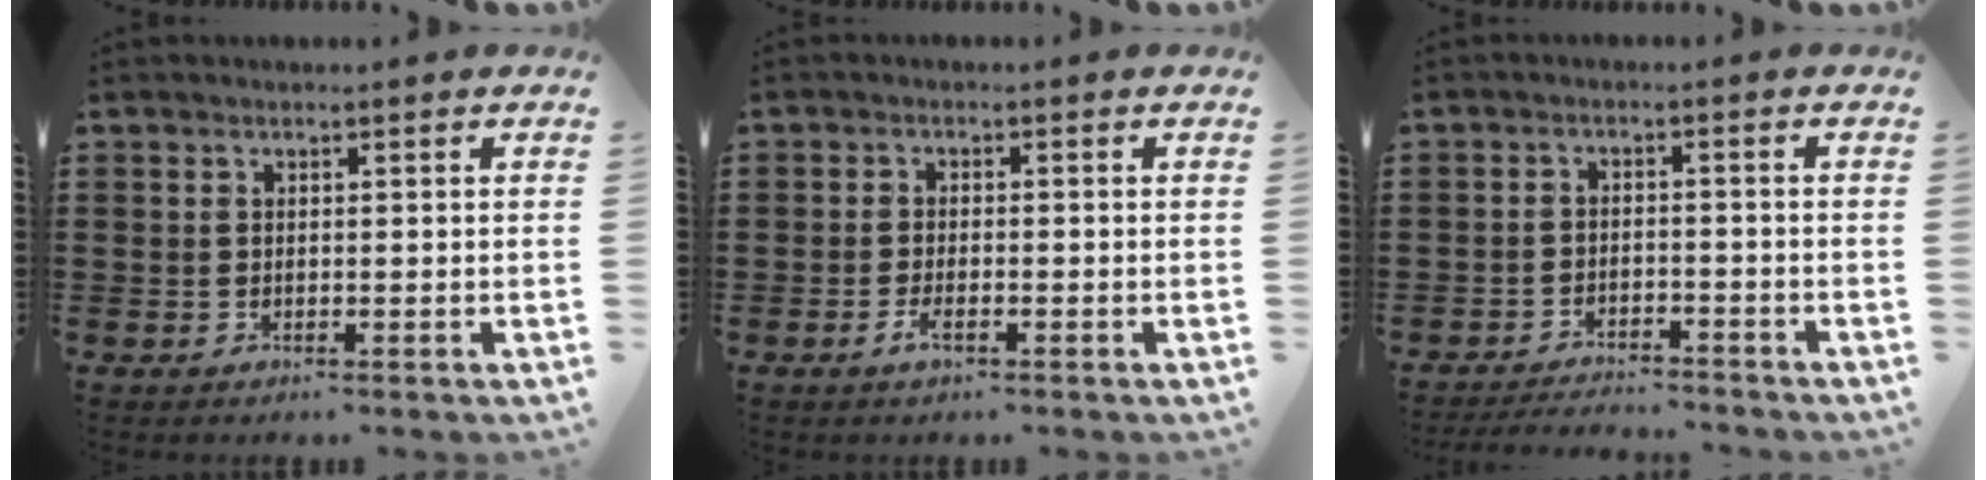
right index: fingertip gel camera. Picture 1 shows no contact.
{"total": 2.1, "force": [-1.2, 0.6, 1.6], "torque": [-0.042, -0.006, -0.026]}
{"total": 3.4, "force": [-3.4, 0.0, -0.1], "torque": [-0.004, -0.001, -0.071]}